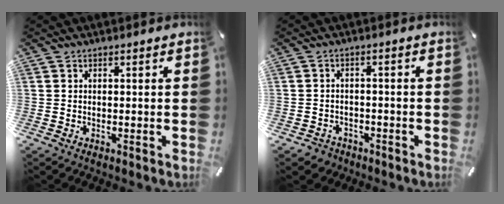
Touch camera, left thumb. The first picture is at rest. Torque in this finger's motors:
{"motor_torque": [-0.25, -0.12, -0.19, 0.20, -0.02]}